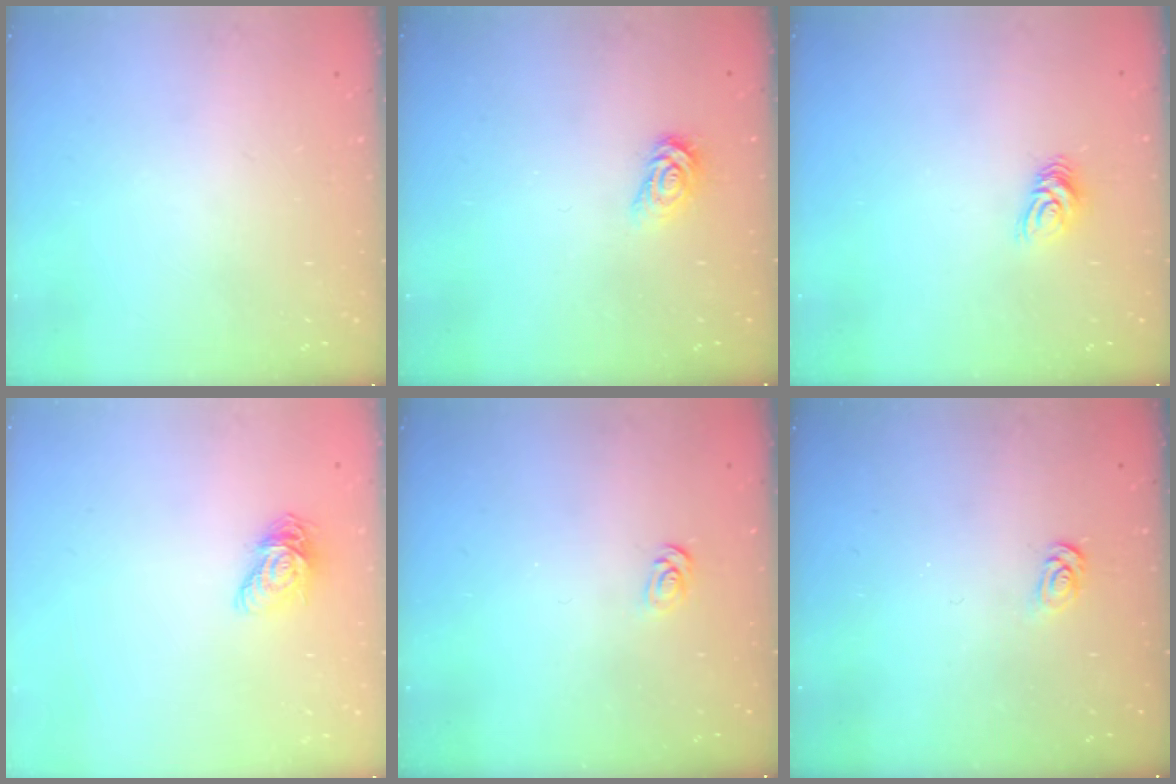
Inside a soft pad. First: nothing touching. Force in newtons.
{"total": 3.4, "press": 3.4, "slide": 0.4}
{"total": 6.6, "press": 6.6, "slide": 0.5}
{"total": 8.4, "press": 8.4, "slide": 0.3}
{"total": 2.1, "press": 2.1, "slide": 0.2}
{"total": 2.6, "press": 2.6, "slide": 0.3}